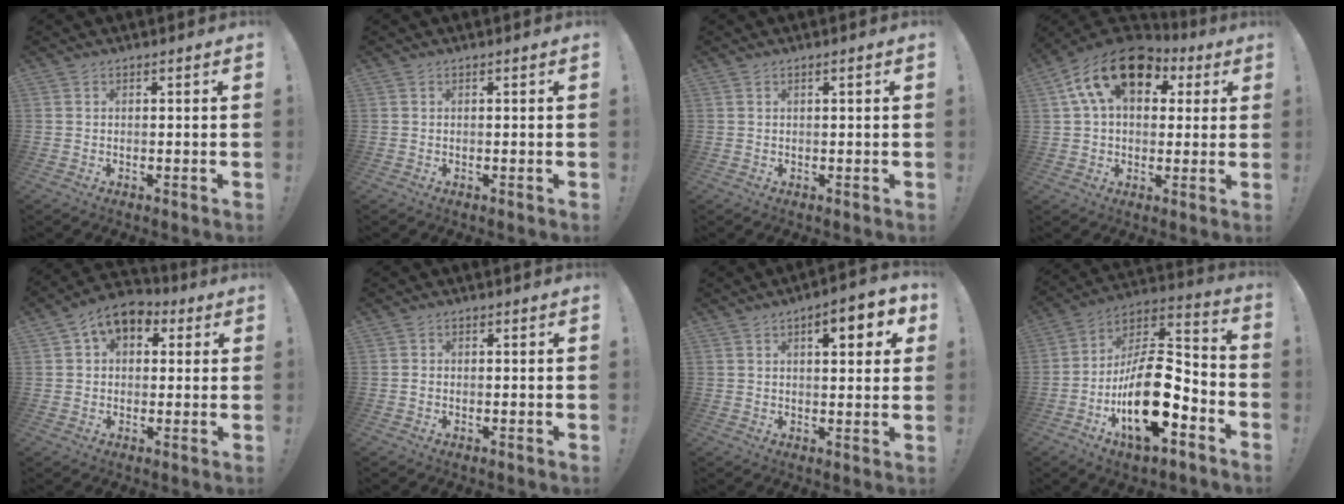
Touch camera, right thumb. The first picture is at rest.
{"total": 0.0}
{"total": 1.0, "force": [0.3, -0.2, 1.0], "torque": [-0.017, -0.001, 0.003]}
{"total": 17.7, "force": [7.6, 10.5, 12.0], "torque": [-0.205, -0.024, 0.133]}
{"total": 8.5, "force": [3.8, 5.6, 5.1], "torque": [-0.082, -0.006, 0.074]}
{"total": 0.9, "force": [0.0, 0.7, 0.5], "torque": [-0.002, 0.000, -0.002]}
{"total": 8.2, "force": [3.3, 2.8, 6.9], "torque": [-0.084, -0.009, 0.047]}
{"total": 21.7, "force": [-7.0, 10.1, 17.8], "torque": [-0.311, 0.035, -0.108]}